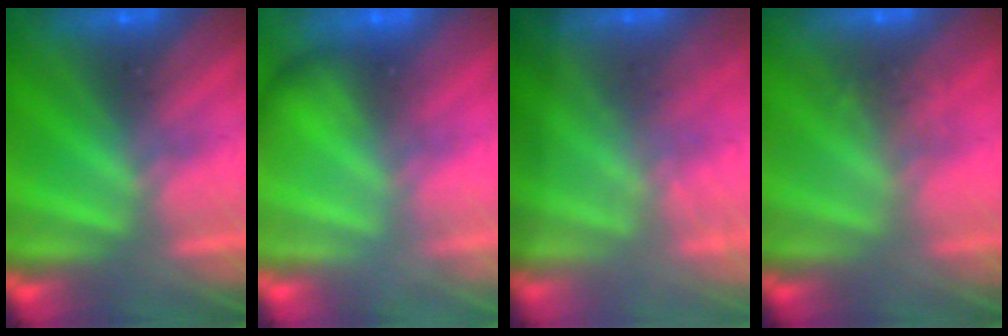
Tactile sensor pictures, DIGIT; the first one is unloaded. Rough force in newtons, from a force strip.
{"total": 1.8}
{"total": 1.3}
{"total": 2.8}